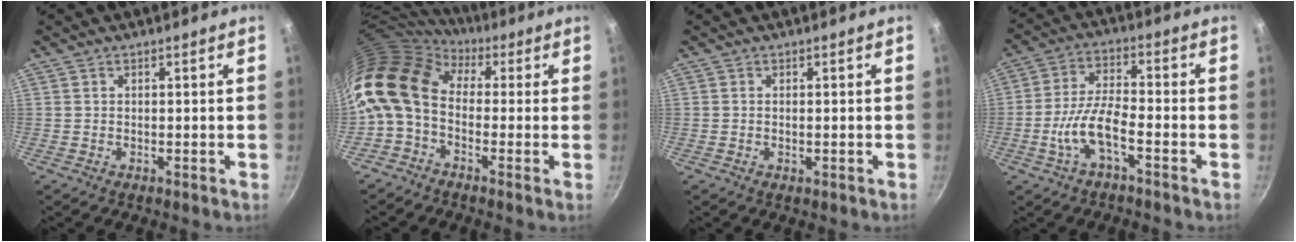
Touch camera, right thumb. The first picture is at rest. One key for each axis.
{"total": 13.6, "fx": 1.1, "fy": 9.7, "fz": 9.5, "tx": -0.178, "ty": 0.024, "tz": -0.004}
{"total": 0.6, "fx": -0.1, "fy": 0.2, "fz": 0.6, "tx": -0.010, "ty": -0.001, "tz": -0.002}
{"total": 8.9, "fx": -3.8, "fy": 3.0, "fz": 7.5, "tx": -0.155, "ty": 0.029, "tz": -0.080}